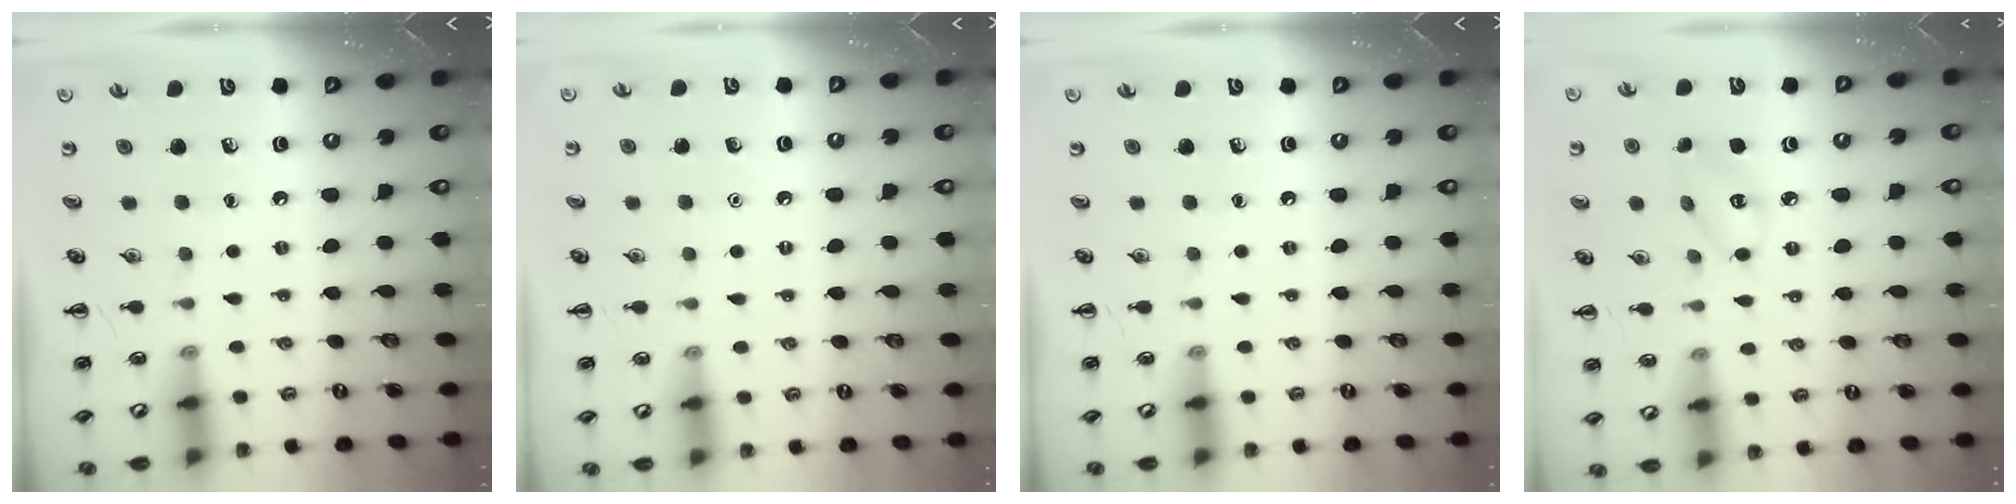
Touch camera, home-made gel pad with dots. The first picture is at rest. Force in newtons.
{"total": 1.6, "press": 1.6, "slide": 0.1}
{"total": 0.0}
{"total": 3.7, "press": 3.6, "slide": 0.6}